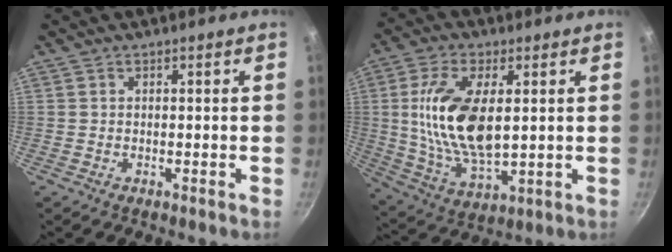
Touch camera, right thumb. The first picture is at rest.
{"total": 16.5, "force": [2.4, 8.1, 14.2], "torque": [-0.267, -0.011, 0.052]}